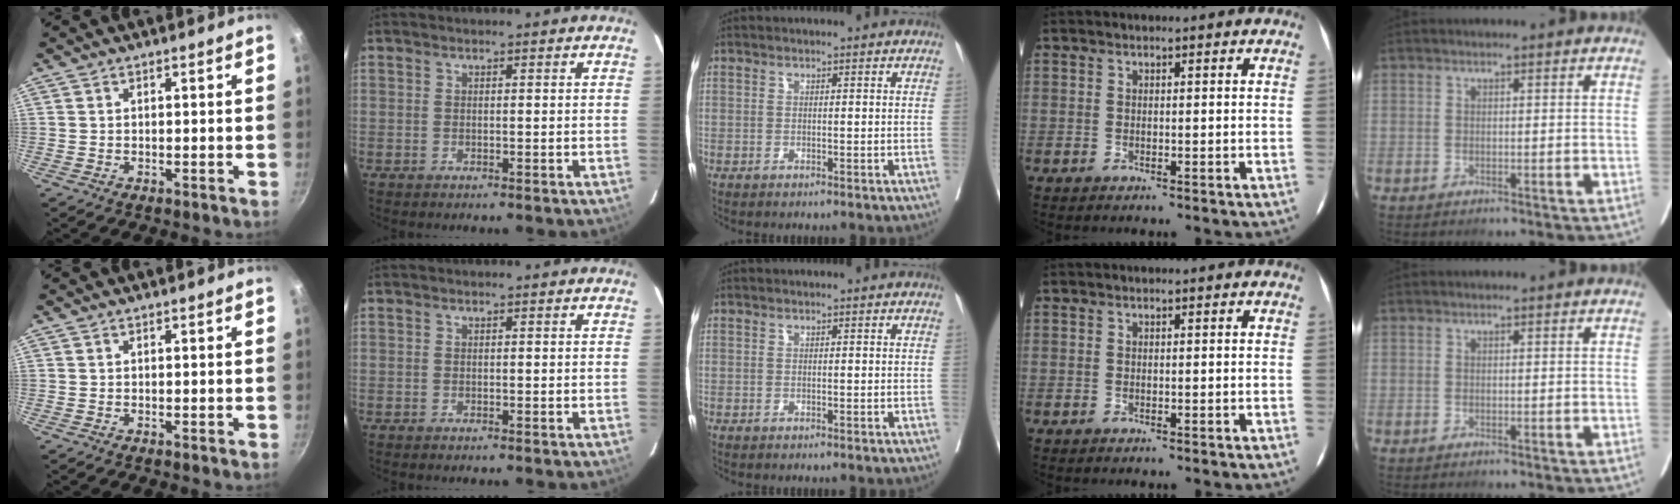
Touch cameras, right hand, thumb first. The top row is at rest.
{}